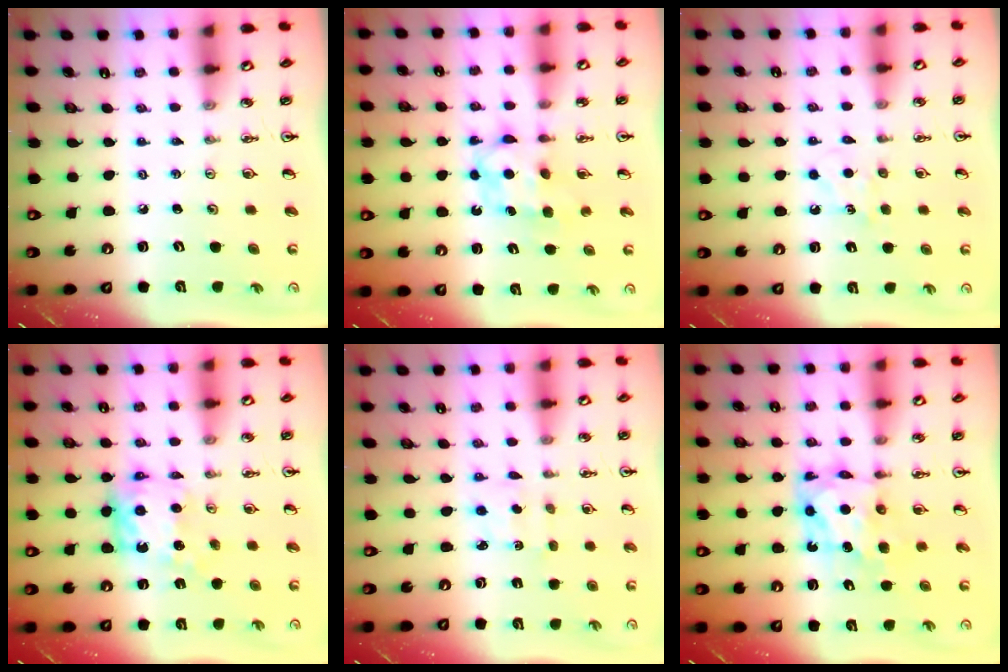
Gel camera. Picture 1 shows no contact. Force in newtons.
{"total": 7.2, "press": 7.2, "slide": 0.4}
{"total": 5.6, "press": 5.6, "slide": 0.8}
{"total": 9.3, "press": 9.3, "slide": 0.4}
{"total": 1.8, "press": 1.7, "slide": 0.5}
{"total": 6.9, "press": 6.9, "slide": 0.4}